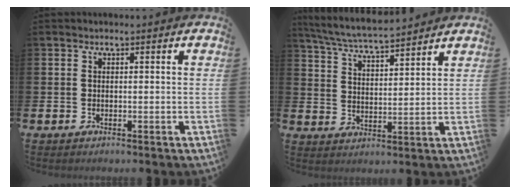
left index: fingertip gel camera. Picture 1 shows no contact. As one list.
[{"total": 6.0, "force": [5.9, 0.3, 1.4], "torque": [-0.052, -0.032, 0.104]}]